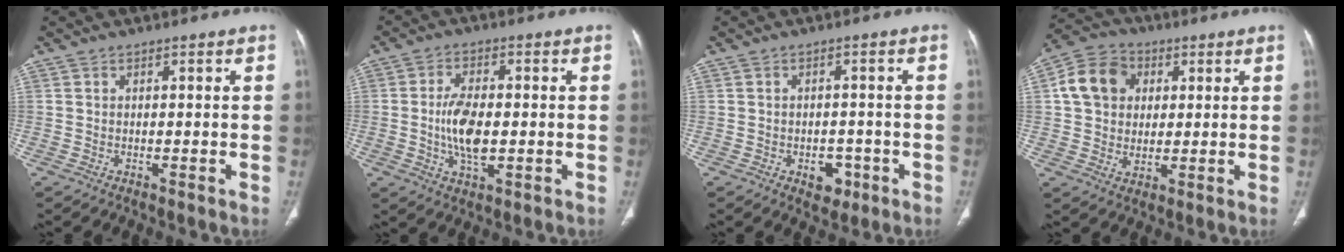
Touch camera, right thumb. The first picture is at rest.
{"total": 8.5, "force": [-0.7, 4.2, 7.4], "torque": [-0.141, -0.001, -0.013]}
{"total": 4.2, "force": [-1.8, 3.0, 2.4], "torque": [-0.013, 0.009, -0.018]}
{"total": 11.3, "force": [2.6, 9.2, 6.0], "torque": [-0.088, 0.005, 0.040]}